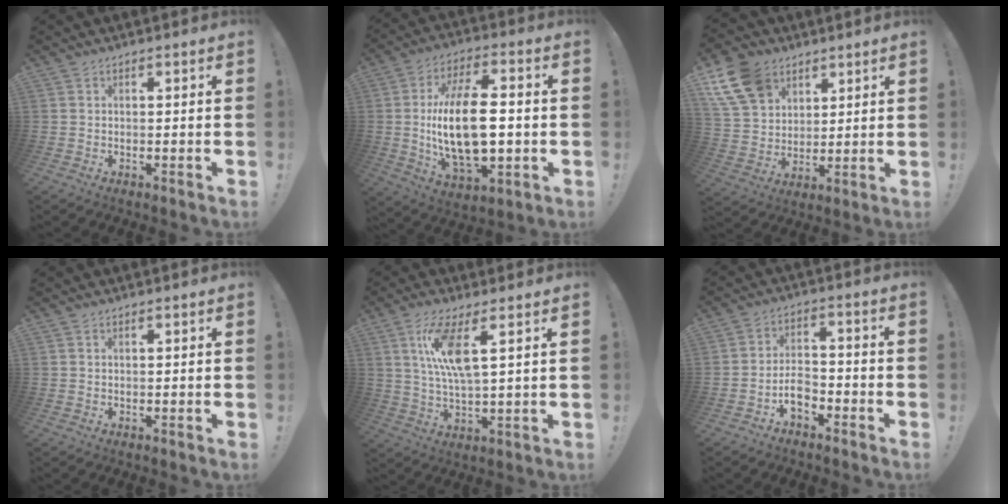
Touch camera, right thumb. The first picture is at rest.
{"total": 20.4, "force": [-0.8, 9.8, 17.9], "torque": [-0.347, -0.004, -0.017]}
{"total": 14.7, "force": [7.9, 10.5, 6.7], "torque": [-0.137, -0.031, 0.160]}
{"total": 0.0}
{"total": 11.7, "force": [4.5, 2.8, 10.4], "torque": [-0.197, -0.010, 0.075]}
{"total": 6.5, "force": [-3.9, 3.8, 3.6], "torque": [-0.057, 0.018, -0.070]}